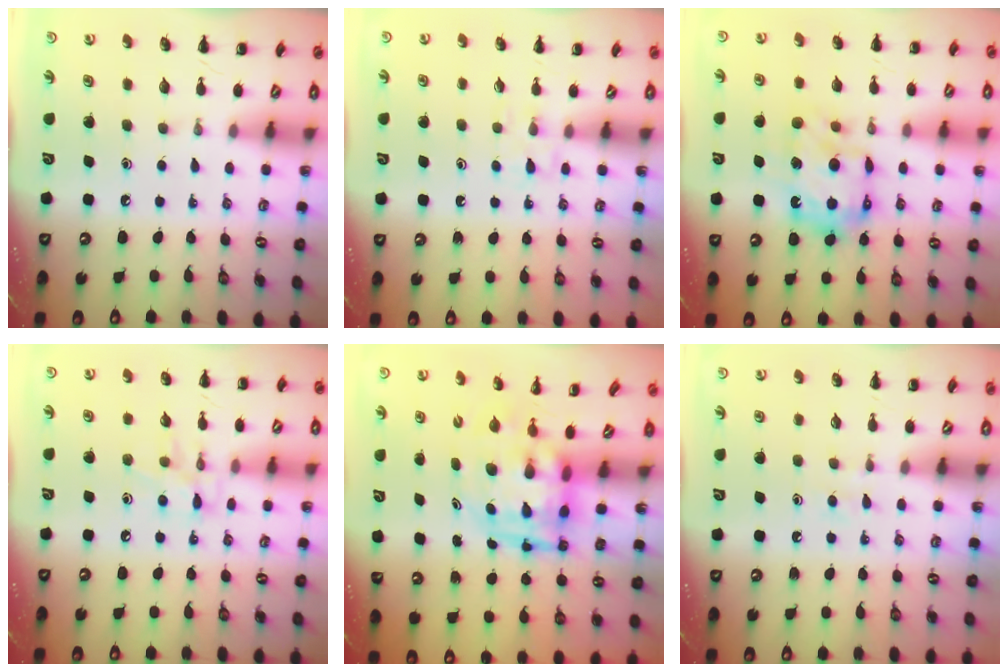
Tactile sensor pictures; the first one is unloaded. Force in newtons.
{"total": 3.9, "press": 3.7, "slide": 1.3}
{"total": 11.7, "press": 11.6, "slide": 1.4}
{"total": 7.9, "press": 7.9, "slide": 0.5}
{"total": 5.3, "press": 5.1, "slide": 1.4}
{"total": 2.6, "press": 2.5, "slide": 0.9}